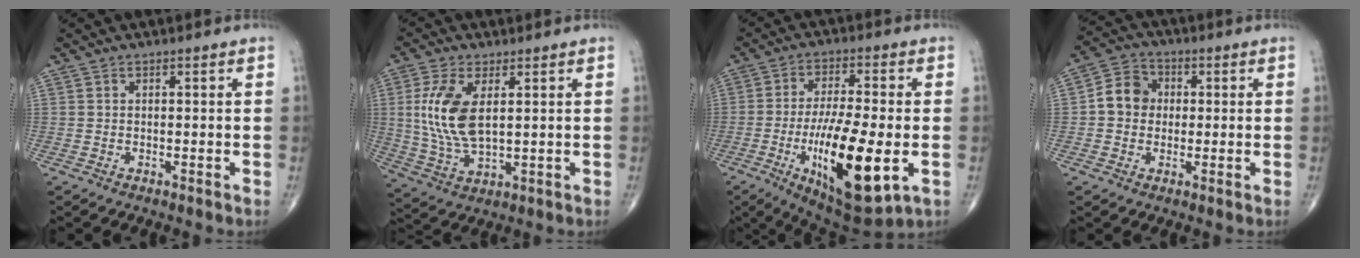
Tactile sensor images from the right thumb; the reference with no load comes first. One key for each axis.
{"total": 11.8, "fx": 2.3, "fy": 5.7, "fz": 10.1, "tx": -0.218, "ty": -0.010, "tz": 0.054}
{"total": 18.9, "fx": -4.8, "fy": 5.8, "fz": 17.3, "tx": -0.297, "ty": -0.008, "tz": -0.068}
{"total": 7.2, "fx": 0.2, "fy": 6.3, "fz": 3.5, "tx": -0.043, "ty": 0.019, "tz": -0.009}